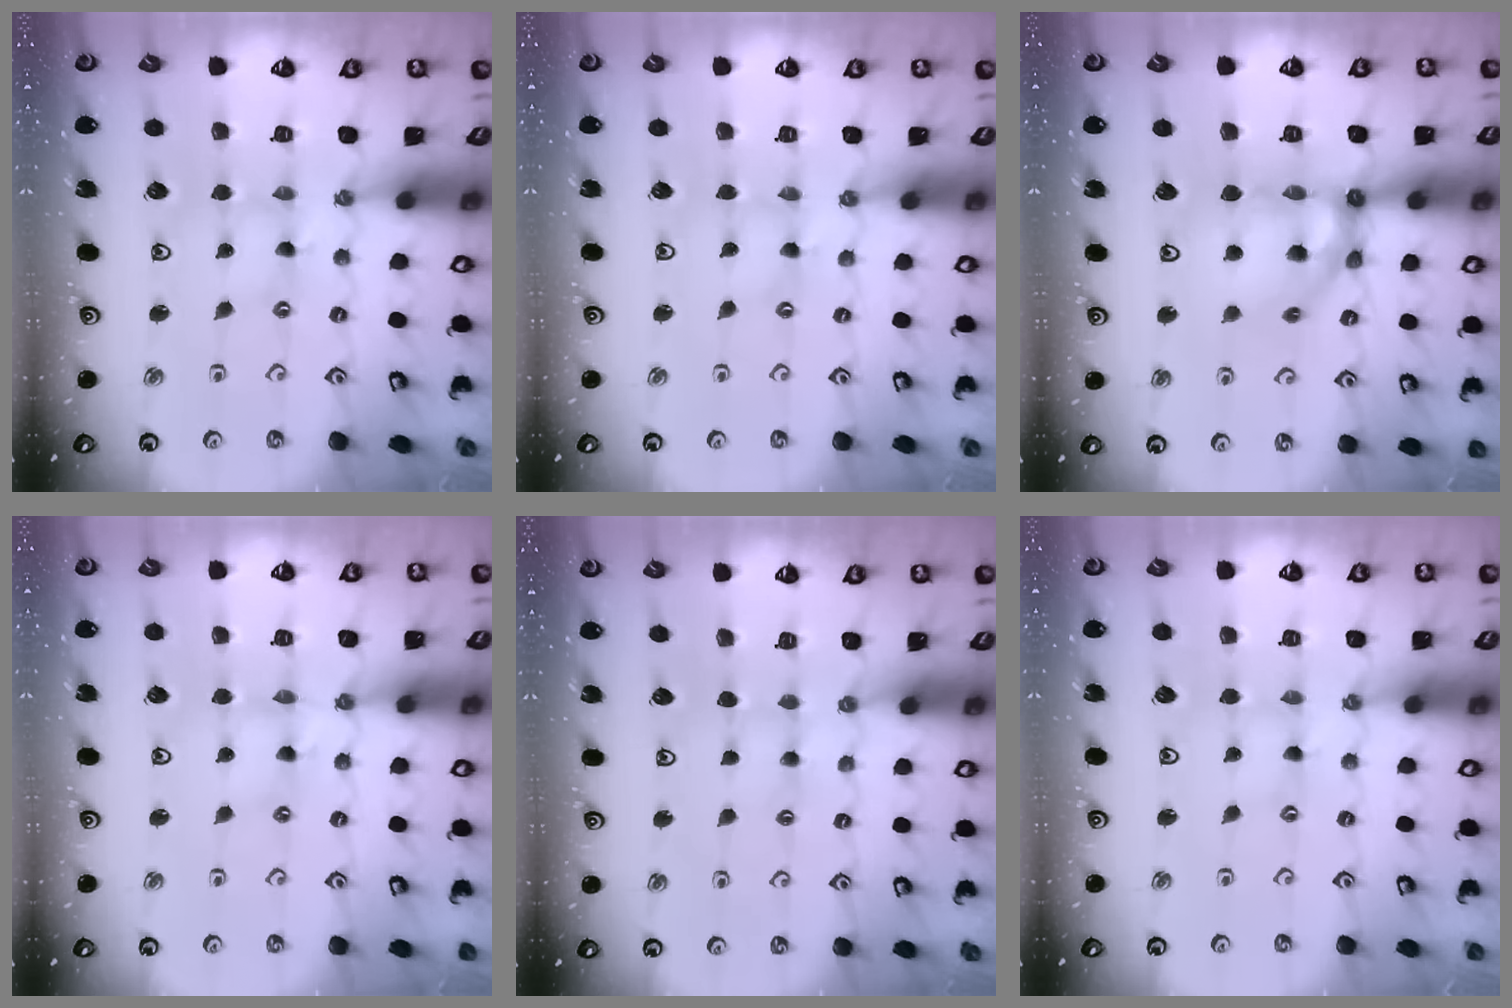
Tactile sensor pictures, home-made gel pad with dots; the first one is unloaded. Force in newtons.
{"total": 0.0}
{"total": 13.8, "press": 13.7, "slide": 1.5}
{"total": 2.3, "press": 2.3, "slide": 0.3}
{"total": 1.6, "press": 1.6, "slide": 0.3}
{"total": 0.0}